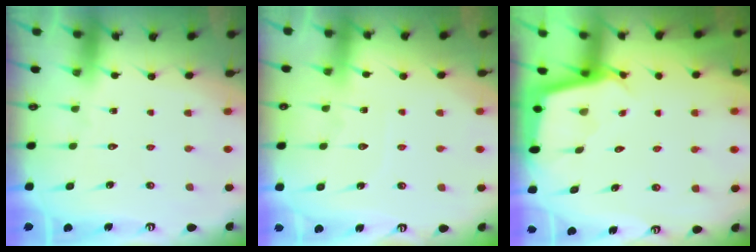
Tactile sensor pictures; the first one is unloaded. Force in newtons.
{"total": 5.9, "press": 5.9, "slide": 0.6}
{"total": 2.3, "press": 2.3, "slide": 0.2}